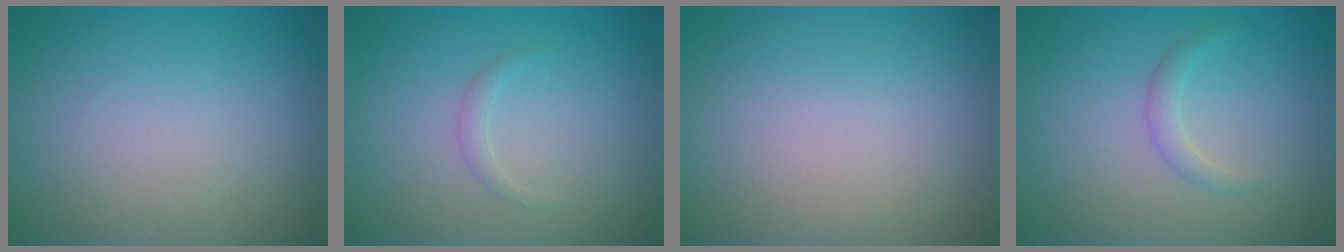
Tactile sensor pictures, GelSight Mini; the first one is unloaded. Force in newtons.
{"total": 0.8, "press": 0.8, "slide": 0.1}
{"total": 0.0}
{"total": 1.2, "press": 1.2, "slide": 0.0}